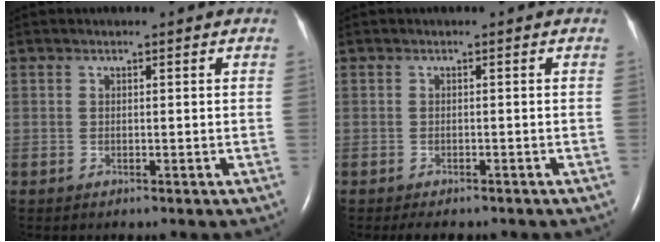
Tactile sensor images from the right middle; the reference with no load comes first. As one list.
[{"total": 3.3, "force": [-2.7, 1.2, 1.4], "torque": [-0.019, -0.006, -0.030]}]